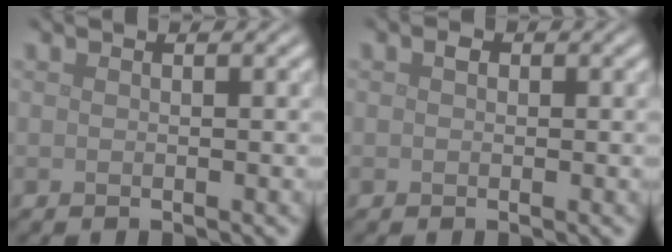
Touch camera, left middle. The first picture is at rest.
{"total": 0.7, "force": [0.2, 0.5, 0.4], "torque": [-0.005, -0.001, 0.000]}